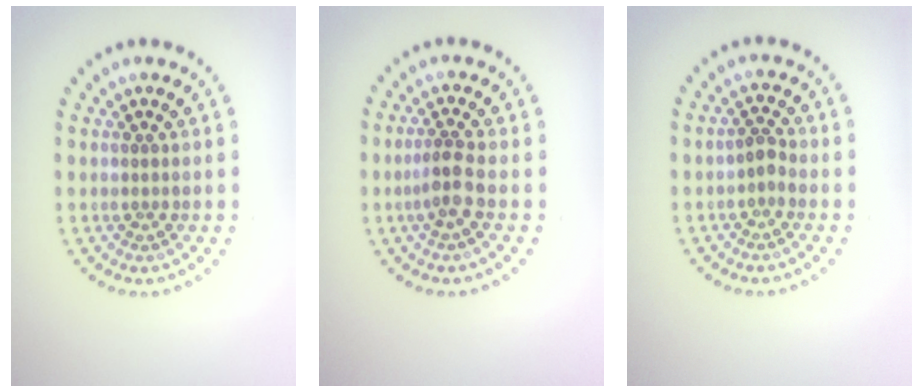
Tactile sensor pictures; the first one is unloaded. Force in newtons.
{"total": 2.1, "press": 1.6, "slide": 1.4}
{"total": 1.3, "press": 1.0, "slide": 0.8}